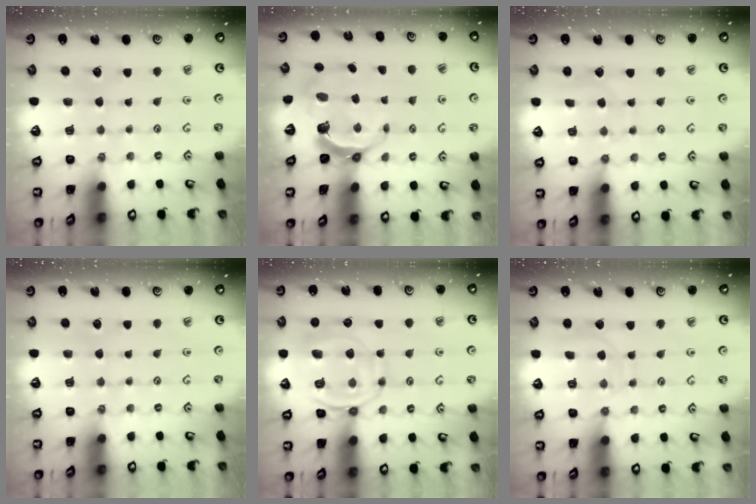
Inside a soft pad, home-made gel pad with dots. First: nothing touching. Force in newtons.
{"total": 6.9, "press": 5.2, "slide": 4.5}
{"total": 4.1, "press": 4.1, "slide": 0.4}
{"total": 0.0}
{"total": 11.3, "press": 11.3, "slide": 1.2}
{"total": 7.3, "press": 7.2, "slide": 0.6}